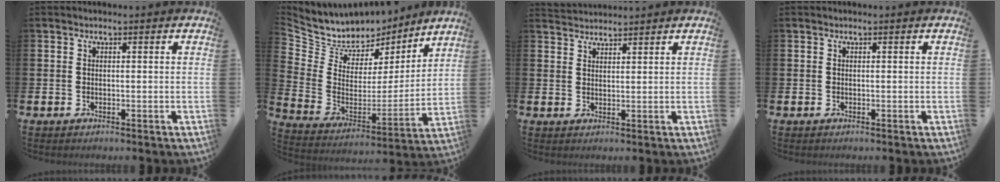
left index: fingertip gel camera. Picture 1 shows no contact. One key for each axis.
{"total": 9.3, "fx": 8.3, "fy": 4.2, "fz": 0.7, "tx": -0.077, "ty": -0.060, "tz": 0.149}
{"total": 2.5, "fx": 2.5, "fy": 0.4, "fz": -0.2, "tx": -0.002, "ty": -0.009, "tz": 0.047}
{"total": 0.0}